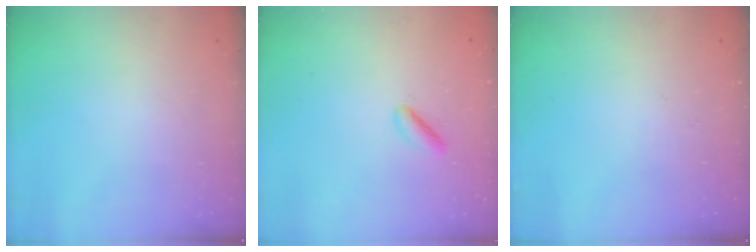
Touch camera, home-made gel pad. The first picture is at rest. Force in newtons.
{"total": 2.5, "press": 2.4, "slide": 0.8}
{"total": 0.0}